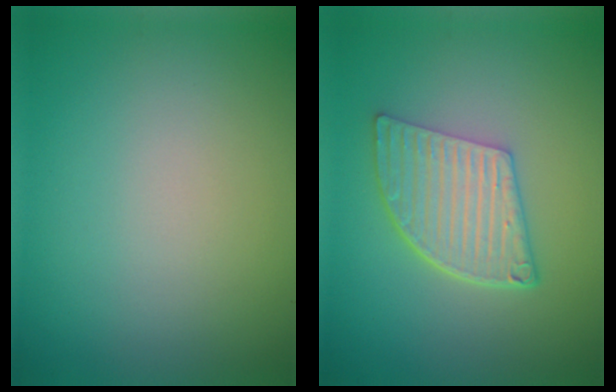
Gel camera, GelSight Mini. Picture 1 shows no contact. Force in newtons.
{"total": 5.7, "press": 4.2, "slide": 3.8}